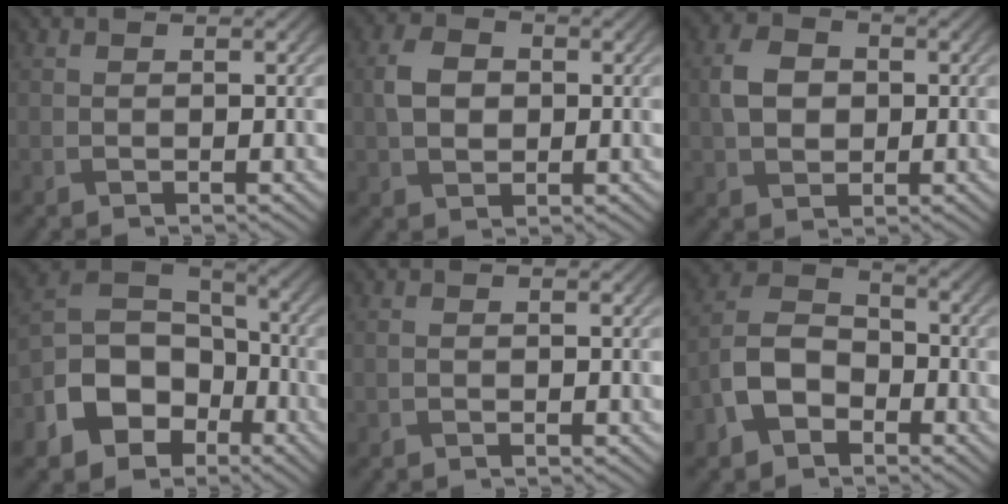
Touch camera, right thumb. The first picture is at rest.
{"total": 4.4, "force": [0.3, 3.3, 2.9], "torque": [-0.066, 0.001, 0.001]}
{"total": 4.9, "force": [0.3, 3.8, 3.1], "torque": [-0.070, 0.002, 0.001]}
{"total": 12.3, "force": [-5.6, 8.9, 6.5], "torque": [-0.151, -0.030, -0.106]}
{"total": 0.6, "force": [0.0, 0.4, 0.4], "torque": [-0.009, 0.000, -0.001]}
{"total": 8.2, "force": [-3.8, 5.4, 4.8], "torque": [-0.108, 0.001, -0.087]}